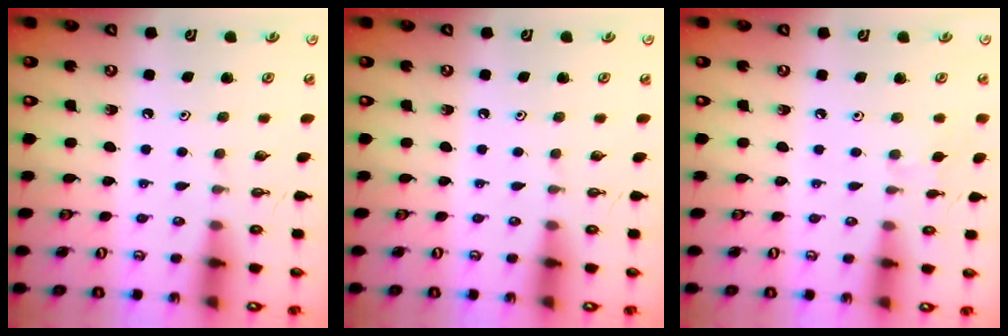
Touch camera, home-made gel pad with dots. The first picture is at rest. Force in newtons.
{"total": 0.0}
{"total": 4.7, "press": 4.7, "slide": 0.7}